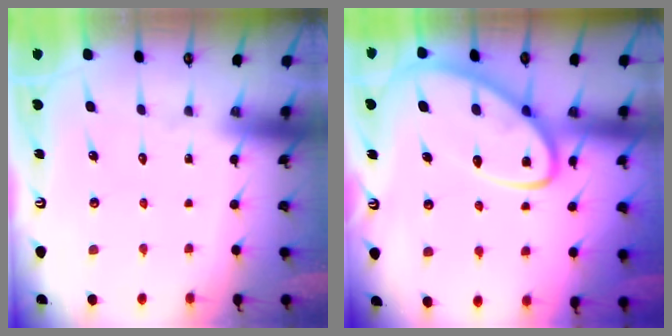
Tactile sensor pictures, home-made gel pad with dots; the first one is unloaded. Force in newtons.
{"total": 9.7, "press": 9.7, "slide": 1.0}